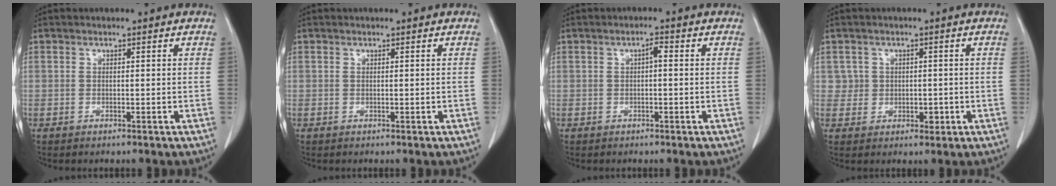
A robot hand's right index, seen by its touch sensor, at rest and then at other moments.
{"total": 0.0}
{"total": 1.5, "force": [0.1, 0.4, 1.4], "torque": [-0.022, 0.005, 0.002]}
{"total": 3.0, "force": [0.2, 3.0, 0.7], "torque": [0.000, 0.004, 0.007]}